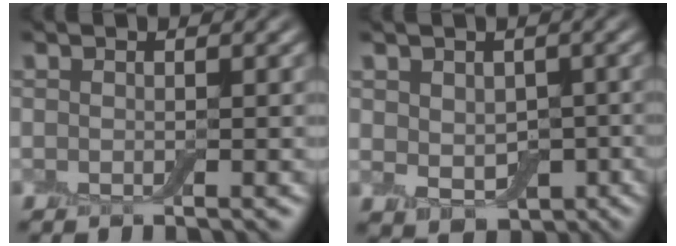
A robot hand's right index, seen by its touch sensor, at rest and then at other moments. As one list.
[{"total": 4.7, "force": [-0.3, 3.6, 3.0], "torque": [-0.051, -0.019, 0.007]}]